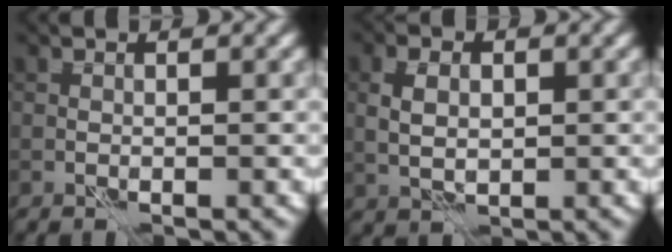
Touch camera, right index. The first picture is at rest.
{"total": 3.2, "force": [0.5, 2.2, 2.2], "torque": [-0.048, 0.004, 0.011]}